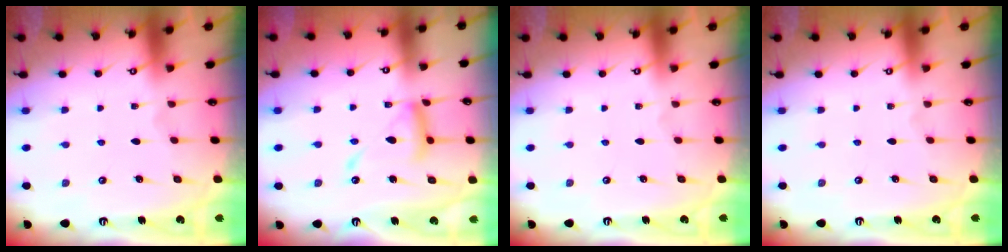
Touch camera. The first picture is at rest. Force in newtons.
{"total": 14.4, "press": 14.3, "slide": 1.3}
{"total": 0.0}
{"total": 0.0}